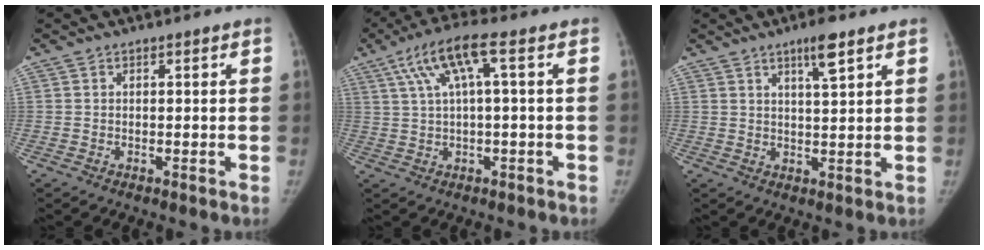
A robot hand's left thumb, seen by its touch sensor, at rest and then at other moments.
{"total": 8.7, "force": [2.6, 1.4, 8.1], "torque": [-0.179, 0.027, 0.051]}
{"total": 5.2, "force": [3.2, 0.7, 4.0], "torque": [-0.065, -0.018, 0.053]}